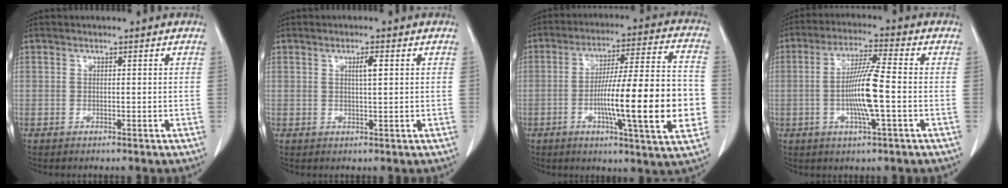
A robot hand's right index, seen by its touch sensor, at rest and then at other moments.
{"total": 2.0, "force": [0.7, 0.1, 1.9], "torque": [-0.034, 0.001, 0.012]}
{"total": 19.1, "force": [-3.7, 1.2, 18.8], "torque": [-0.266, 0.008, -0.053]}
{"total": 9.2, "force": [-1.4, 0.1, 9.1], "torque": [-0.175, -0.004, -0.031]}